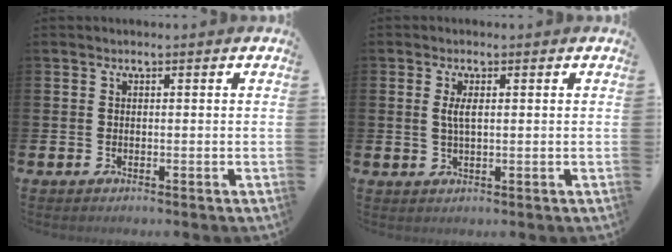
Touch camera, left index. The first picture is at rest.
{"total": 2.3, "force": [0.8, 0.7, 2.1], "torque": [-0.041, 0.004, 0.011]}